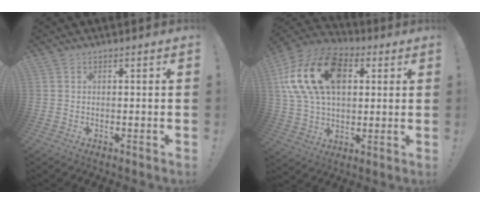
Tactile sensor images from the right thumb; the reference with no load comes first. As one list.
[{"total": 22.7, "force": [6.9, 15.0, 15.6], "torque": [-0.290, -0.012, 0.126]}]